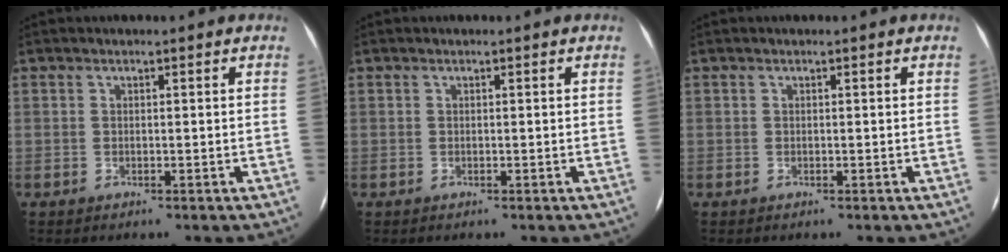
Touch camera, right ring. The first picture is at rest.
{"total": 0.0}
{"total": 0.0}